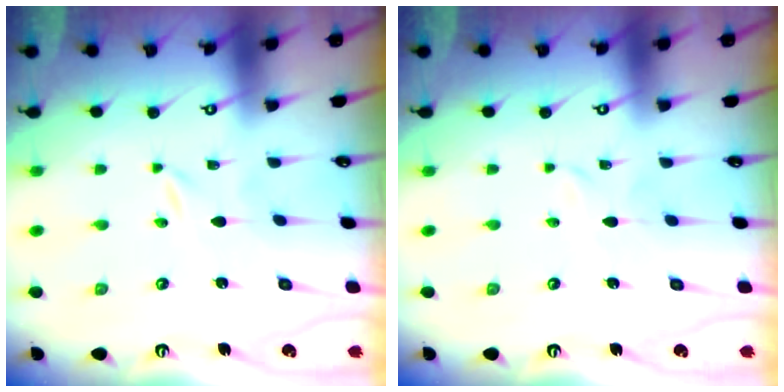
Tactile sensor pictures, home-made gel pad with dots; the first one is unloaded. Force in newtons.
{"total": 3.3, "press": 3.2, "slide": 0.3}